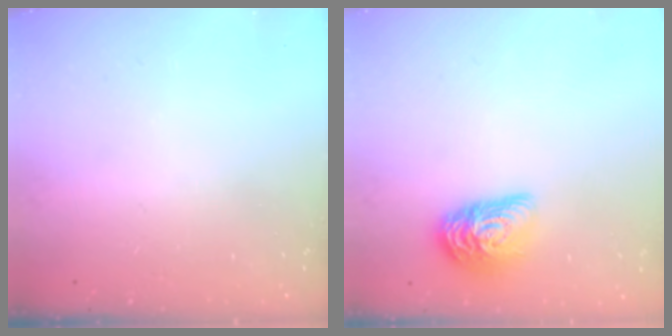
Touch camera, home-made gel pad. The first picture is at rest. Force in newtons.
{"total": 12.8, "press": 12.8, "slide": 0.5}